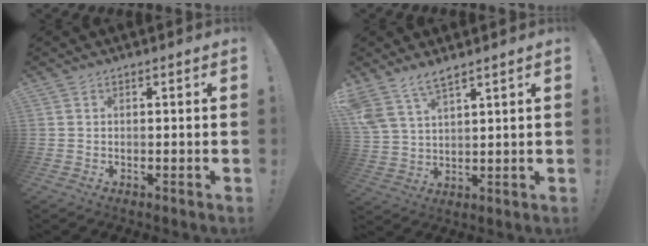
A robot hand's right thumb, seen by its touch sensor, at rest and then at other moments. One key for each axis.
{"total": 7.0, "fx": 5.7, "fy": 2.1, "fz": 3.5, "tx": -0.073, "ty": -0.025, "tz": 0.112}